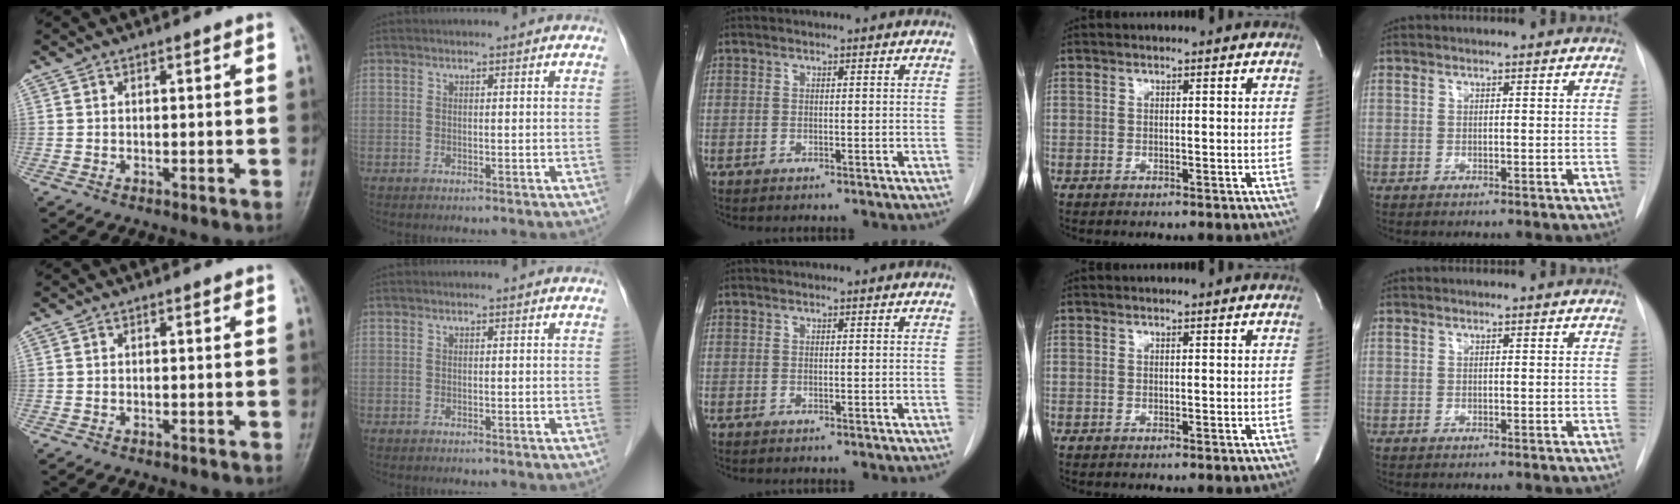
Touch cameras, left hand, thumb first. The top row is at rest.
{}